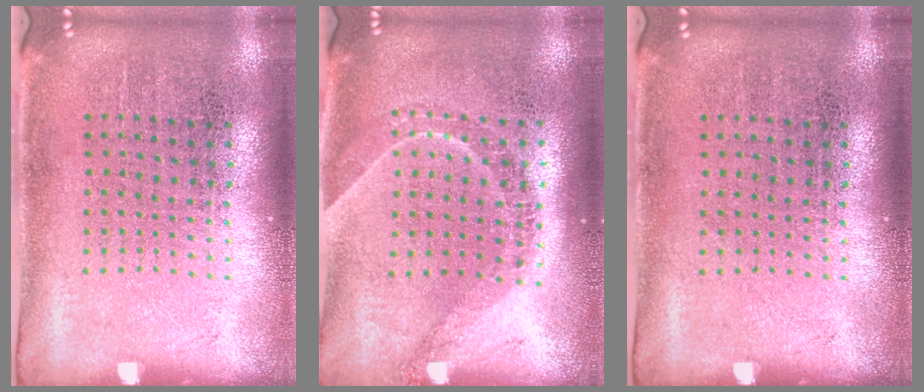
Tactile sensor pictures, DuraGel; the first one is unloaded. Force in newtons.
{"total": 1.3, "press": 1.1, "slide": 0.6}
{"total": 0.0}